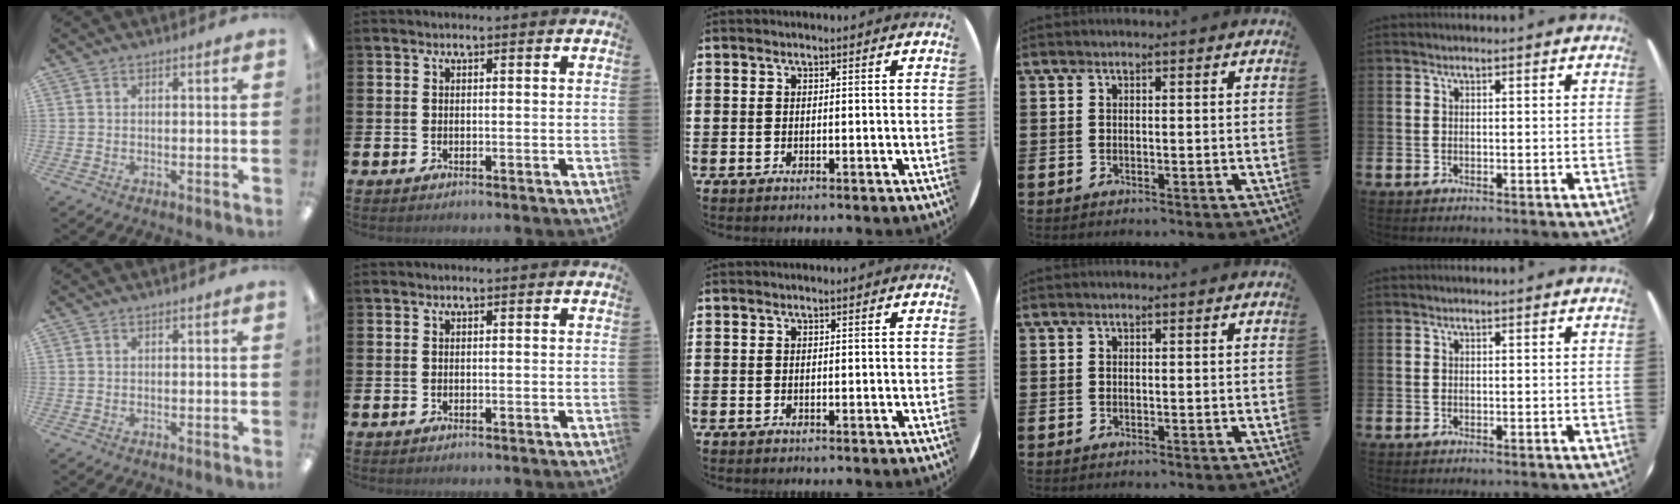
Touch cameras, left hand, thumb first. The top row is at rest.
{}